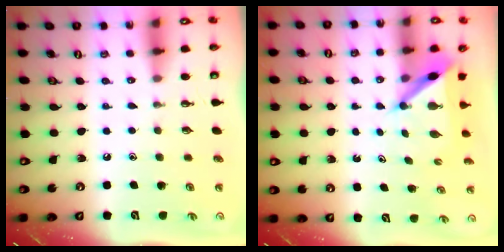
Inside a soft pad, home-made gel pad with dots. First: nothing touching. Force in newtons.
{"total": 5.8, "press": 5.7, "slide": 0.6}